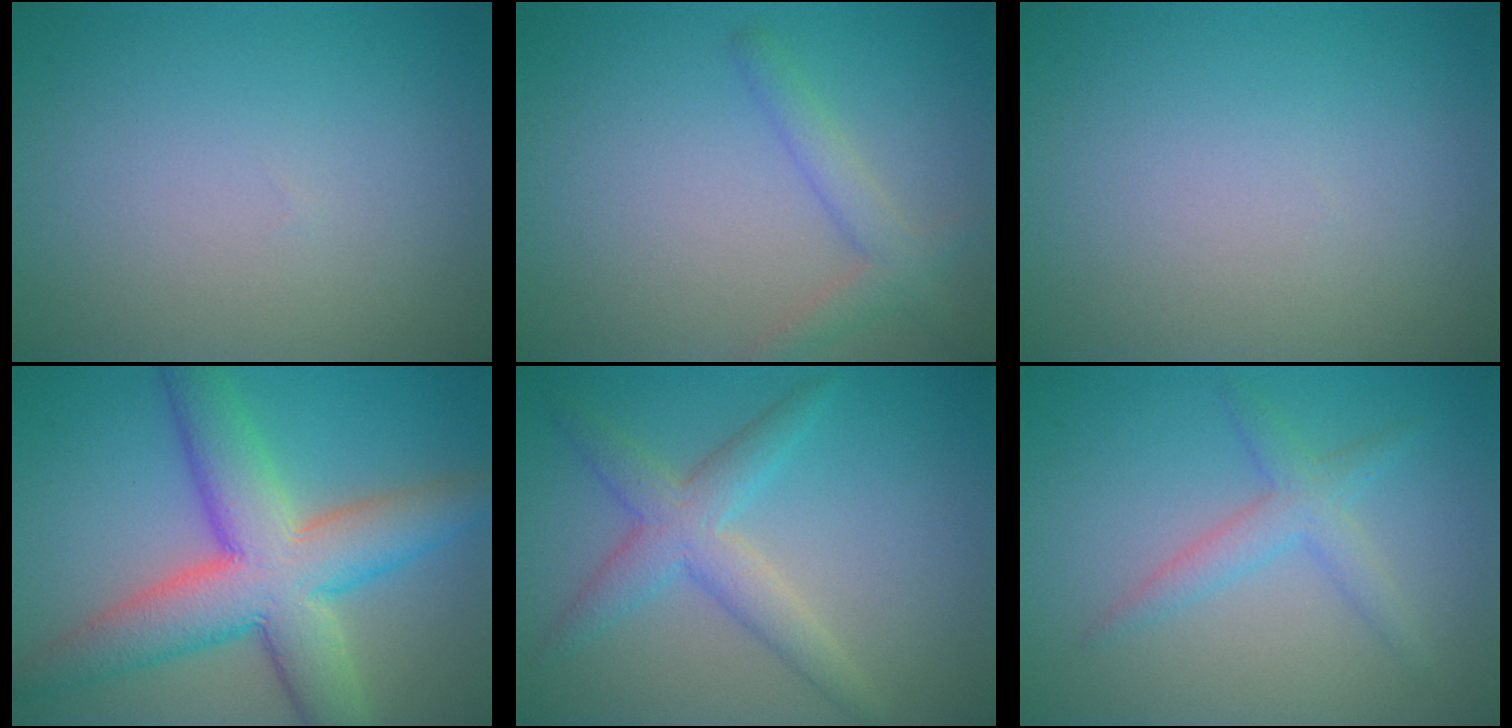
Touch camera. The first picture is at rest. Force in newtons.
{"total": 2.4, "press": 2.4, "slide": 0.2}
{"total": 0.0}
{"total": 10.1, "press": 10.1, "slide": 0.3}
{"total": 3.8, "press": 3.8, "slide": 0.1}
{"total": 2.5, "press": 2.5, "slide": 0.1}